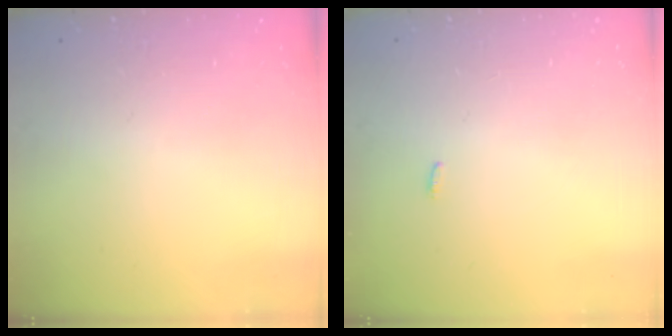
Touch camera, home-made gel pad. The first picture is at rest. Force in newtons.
{"total": 3.3, "press": 1.6, "slide": 2.9}